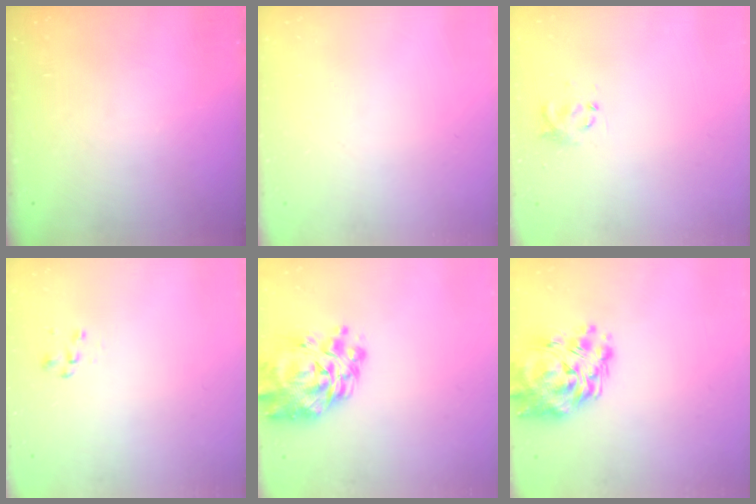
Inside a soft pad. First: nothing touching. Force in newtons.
{"total": 0.0}
{"total": 2.8, "press": 2.7, "slide": 0.8}
{"total": 1.6, "press": 1.5, "slide": 0.4}
{"total": 13.0, "press": 12.2, "slide": 4.3}
{"total": 12.4, "press": 11.4, "slide": 4.8}